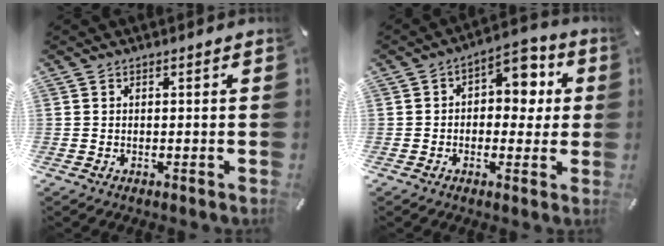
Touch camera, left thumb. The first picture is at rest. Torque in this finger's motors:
{"motor_torque": [0.53, 0.09, 0.48, 0.26, 0.05]}